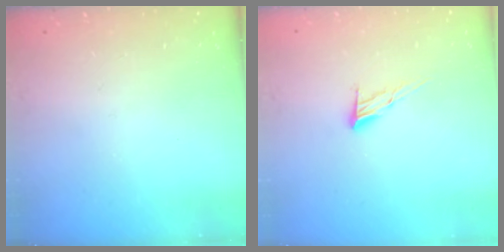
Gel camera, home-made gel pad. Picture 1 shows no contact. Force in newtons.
{"total": 7.2, "press": 7.2, "slide": 0.4}